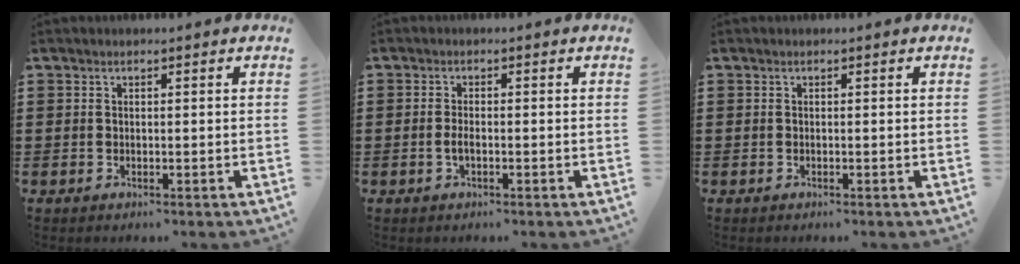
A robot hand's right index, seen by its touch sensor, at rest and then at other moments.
{"total": 1.8, "force": [-0.4, 0.7, 1.6], "torque": [-0.038, -0.002, -0.010]}
{"total": 0.0}